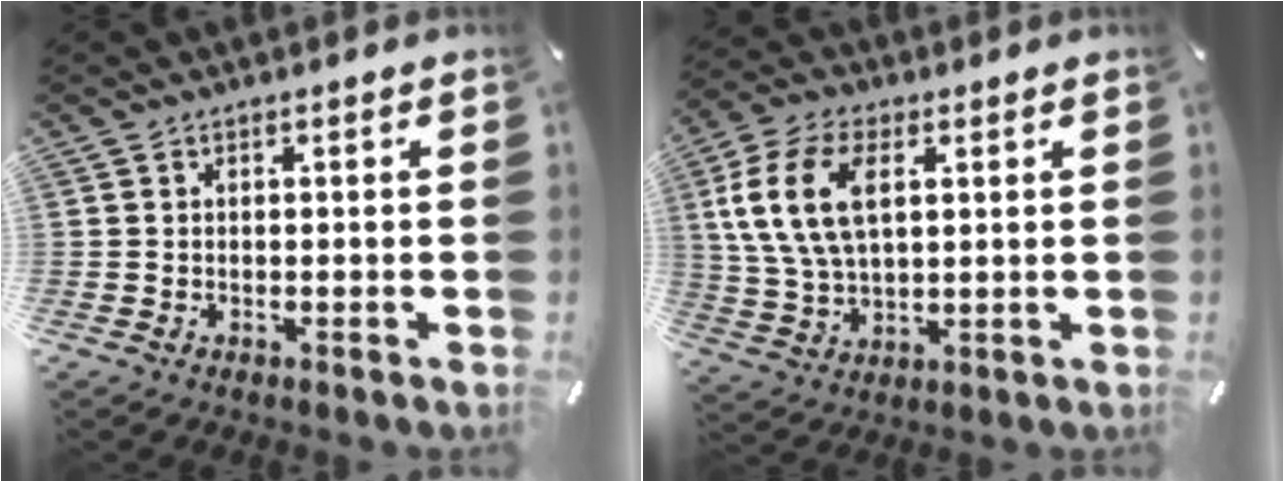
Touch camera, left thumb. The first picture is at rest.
{"total": 12.5, "force": [3.5, 7.7, 9.2], "torque": [-0.228, 0.001, 0.058]}